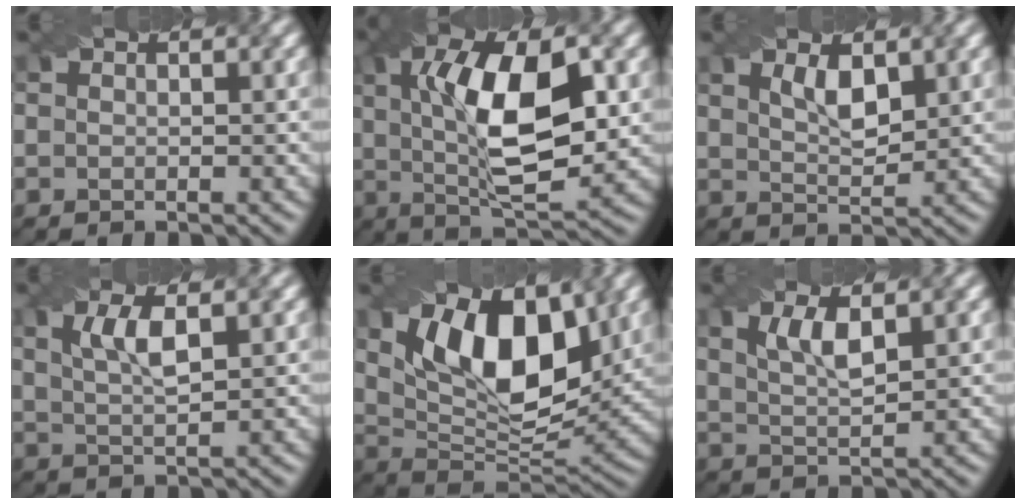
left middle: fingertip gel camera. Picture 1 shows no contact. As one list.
[{"total": 11.2, "force": [1.8, 4.2, 10.3], "torque": [-0.170, 0.009, 0.029]}, {"total": 2.9, "force": [1.5, 1.1, 2.3], "torque": [-0.045, -0.002, 0.030]}, {"total": 3.5, "force": [1.3, 1.0, 3.0], "torque": [-0.063, 0.003, 0.028]}, {"total": 11.3, "force": [4.2, 5.5, 9.0], "torque": [-0.146, -0.001, 0.070]}, {"total": 3.2, "force": [1.5, 0.9, 2.7], "torque": [-0.056, 0.000, 0.031]}]